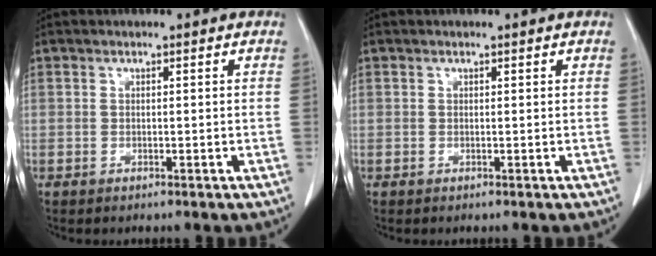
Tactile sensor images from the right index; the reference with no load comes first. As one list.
[{"total": 0.0}]